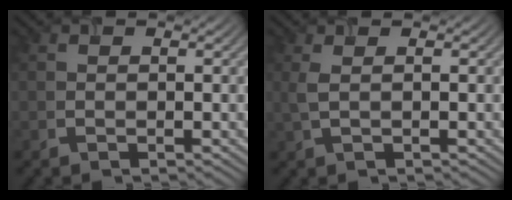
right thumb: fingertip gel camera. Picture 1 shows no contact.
{"total": 1.7, "force": [0.4, 0.4, 1.6], "torque": [-0.041, 0.005, 0.010]}